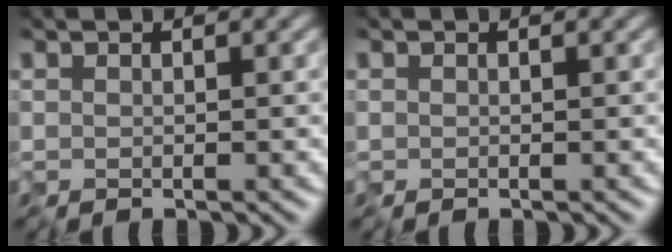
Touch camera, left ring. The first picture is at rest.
{"total": 0.0}